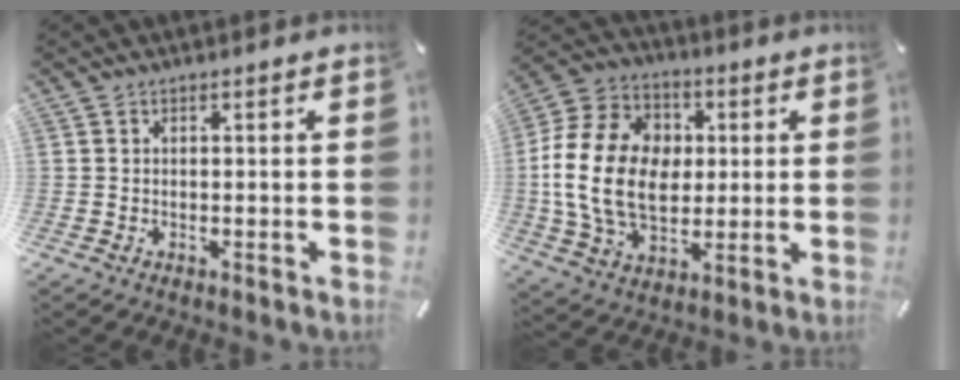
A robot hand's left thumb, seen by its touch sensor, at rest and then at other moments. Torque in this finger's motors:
{"motor_torque": [0.31, 2.18, 2.77, 0.00, 0.25]}